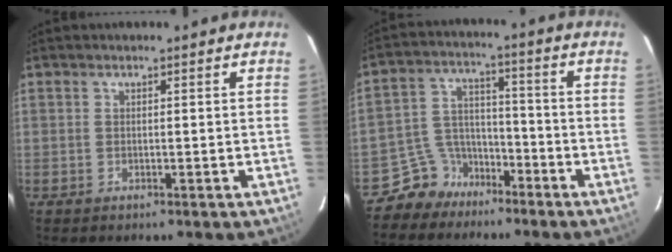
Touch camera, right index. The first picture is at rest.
{"total": 7.1, "force": [-5.4, 4.7, -0.1], "torque": [0.004, 0.029, -0.098]}